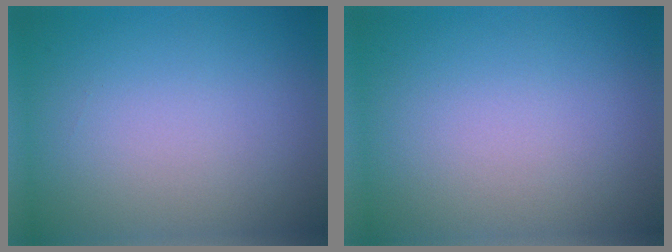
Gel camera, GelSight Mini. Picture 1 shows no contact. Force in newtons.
{"total": 0.0}